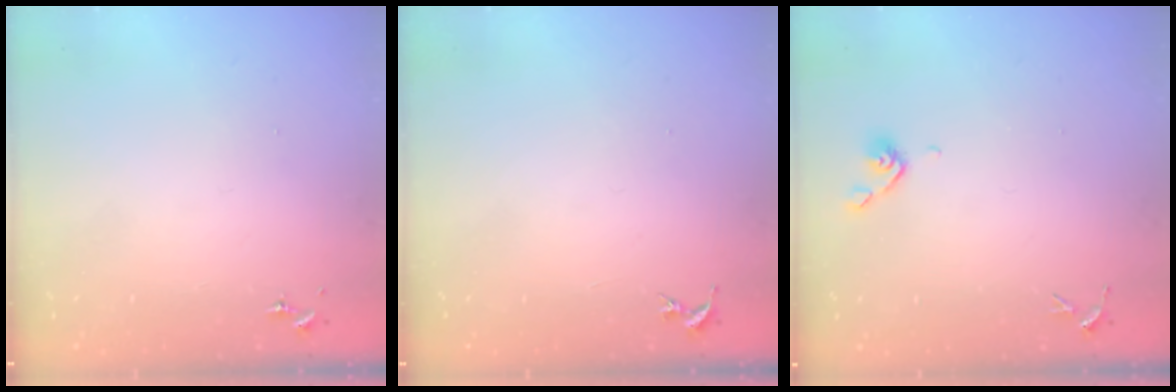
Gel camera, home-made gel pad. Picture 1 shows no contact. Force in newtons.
{"total": 0.0}
{"total": 5.1, "press": 4.9, "slide": 1.2}